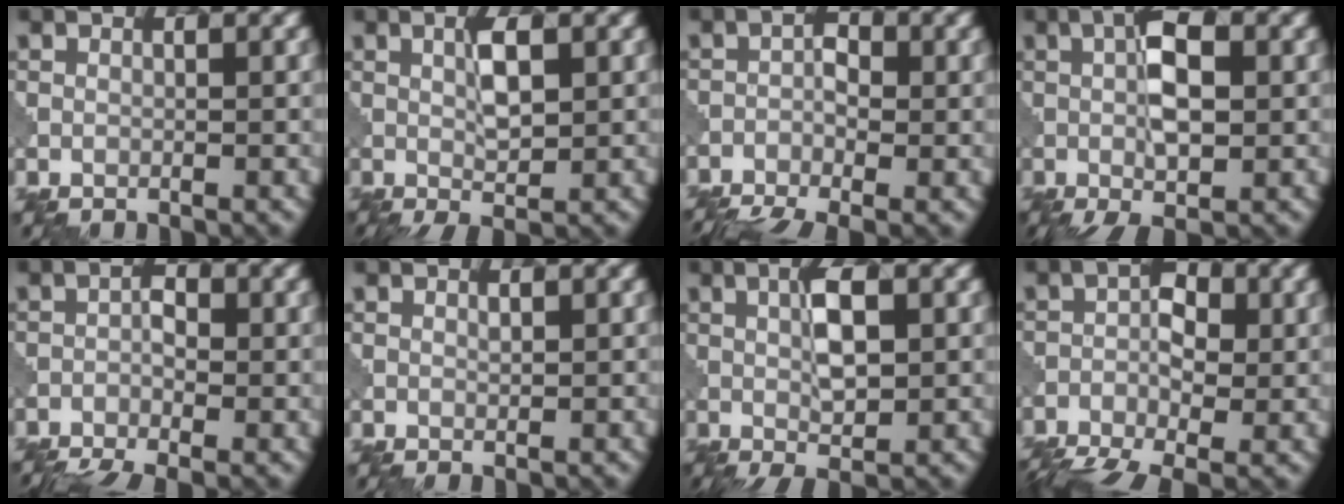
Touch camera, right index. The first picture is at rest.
{"total": 3.2, "force": [0.4, 0.7, 3.1], "torque": [-0.058, 0.002, 0.007]}
{"total": 5.7, "force": [-3.4, 2.3, 4.0], "torque": [-0.074, -0.012, -0.070]}
{"total": 5.7, "force": [0.0, 1.9, 5.4], "torque": [-0.096, 0.004, -0.005]}
{"total": 5.0, "force": [-3.1, 1.9, 3.5], "torque": [-0.066, -0.011, -0.065]}
{"total": 0.6, "force": [0.2, 0.1, 0.5], "torque": [-0.010, 0.002, 0.002]}
{"total": 4.2, "force": [0.3, 1.2, 4.0], "torque": [-0.075, 0.004, 0.007]}
{"total": 7.3, "force": [-3.6, 3.6, 5.2], "torque": [-0.094, -0.008, -0.075]}